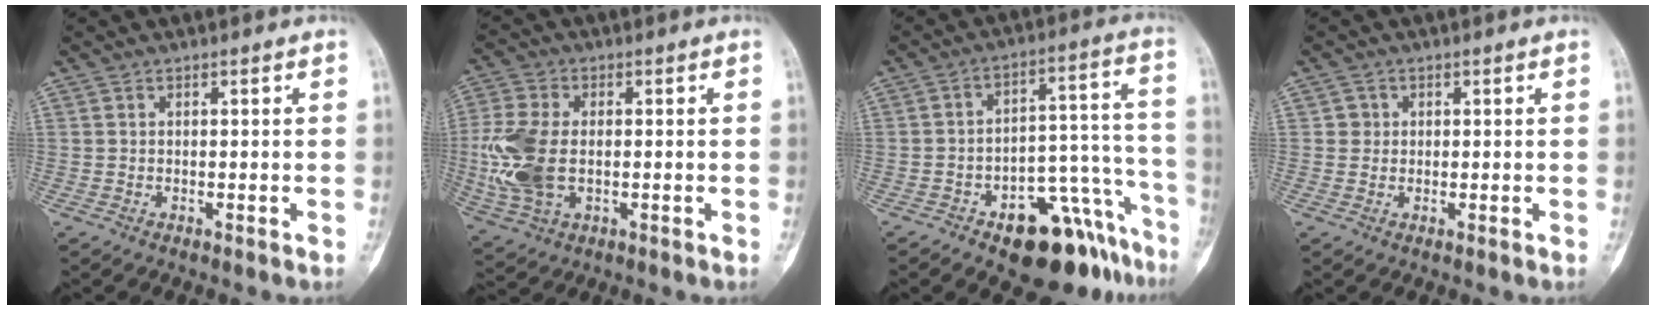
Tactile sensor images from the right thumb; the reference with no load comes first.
{"total": 12.7, "force": [-1.0, 7.8, 10.0], "torque": [-0.228, 0.001, -0.013]}
{"total": 17.3, "force": [-11.0, 7.9, 10.7], "torque": [-0.071, 0.117, -0.156]}
{"total": 1.9, "force": [0.3, 1.8, 0.2], "torque": [0.012, 0.004, 0.002]}